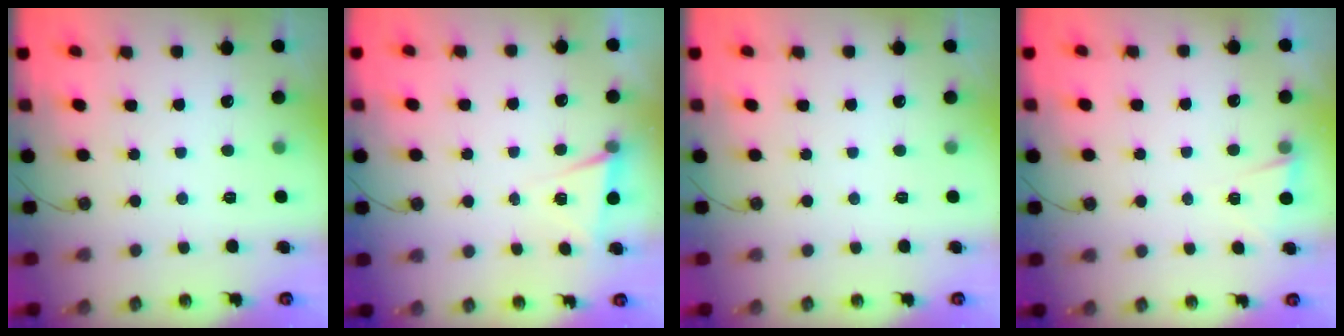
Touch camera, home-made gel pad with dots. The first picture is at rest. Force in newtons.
{"total": 4.6, "press": 2.7, "slide": 3.8}
{"total": 0.0}
{"total": 1.5, "press": 1.3, "slide": 0.8}